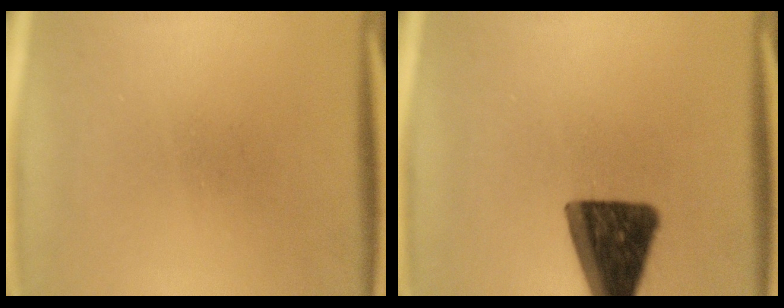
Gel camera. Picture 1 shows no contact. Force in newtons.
{"total": 14.1}